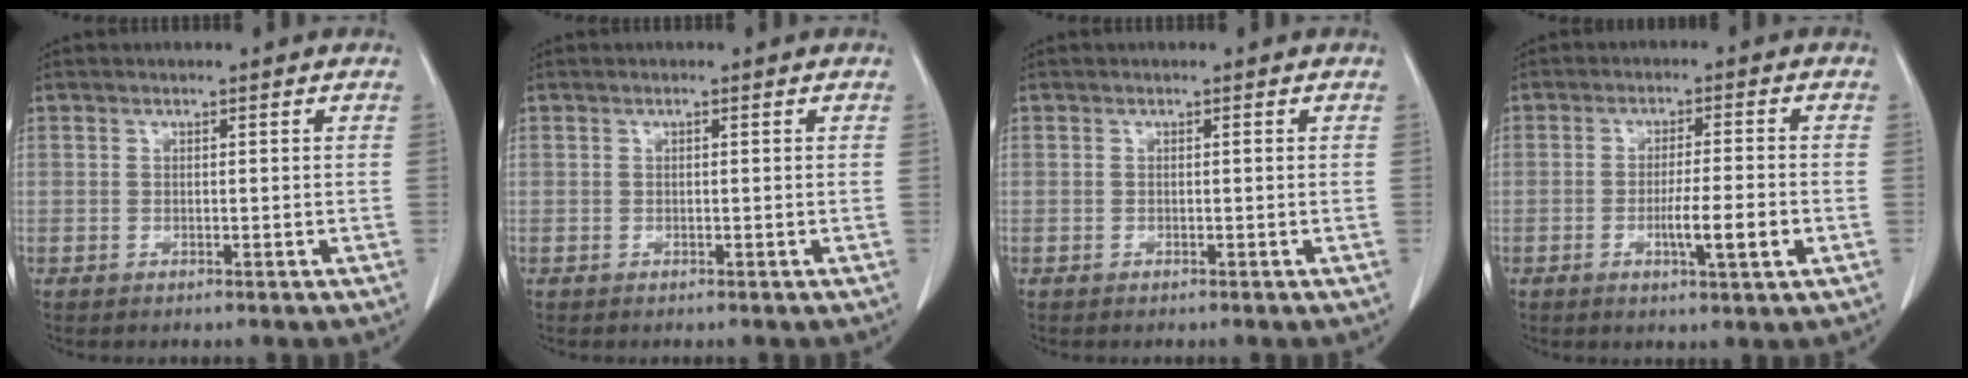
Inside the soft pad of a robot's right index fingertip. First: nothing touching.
{"total": 0.0}
{"total": 0.0}
{"total": 6.1, "force": [-1.8, 0.2, 5.8], "torque": [-0.092, -0.005, -0.025]}